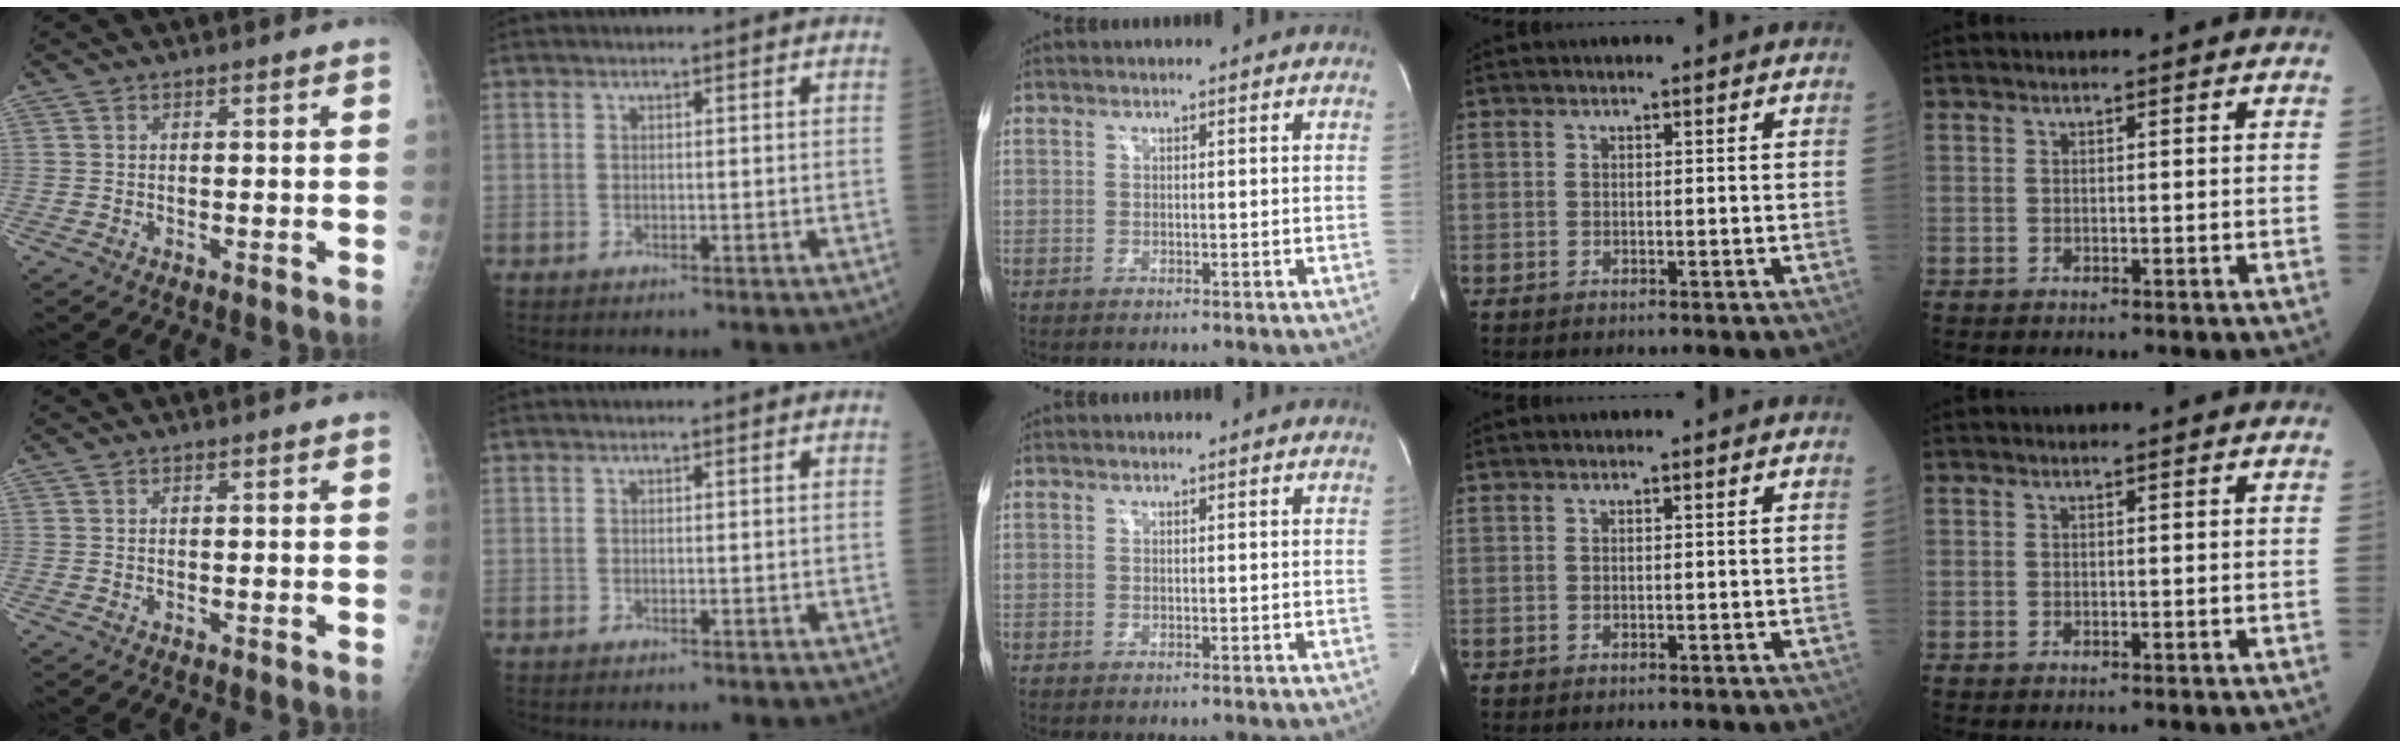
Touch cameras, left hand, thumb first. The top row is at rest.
{}